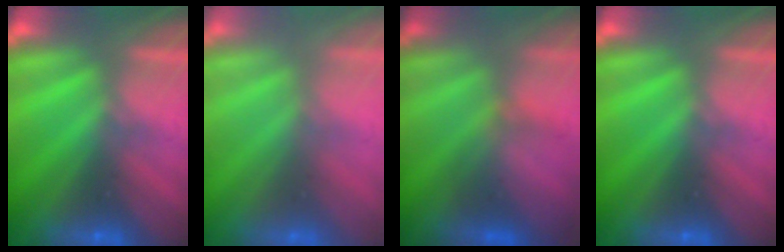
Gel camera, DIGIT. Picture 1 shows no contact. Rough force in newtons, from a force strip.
{"total": 2.5}
{"total": 4.5}
{"total": 0.0}